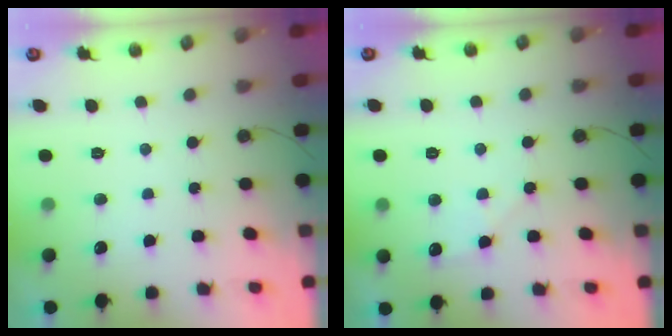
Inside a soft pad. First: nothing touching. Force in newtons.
{"total": 5.7, "press": 5.6, "slide": 0.7}